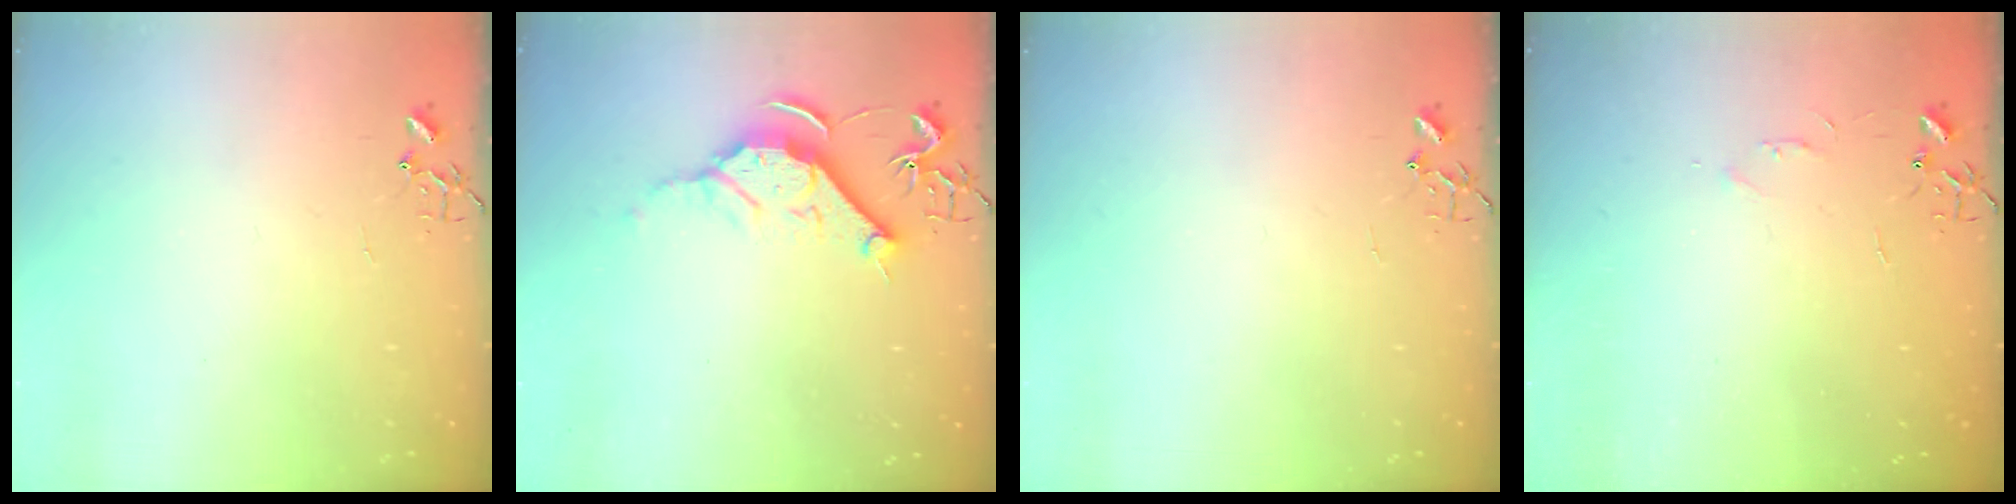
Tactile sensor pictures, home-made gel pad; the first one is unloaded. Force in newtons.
{"total": 11.4, "press": 11.4, "slide": 1.2}
{"total": 0.0}
{"total": 3.3, "press": 3.2, "slide": 0.5}